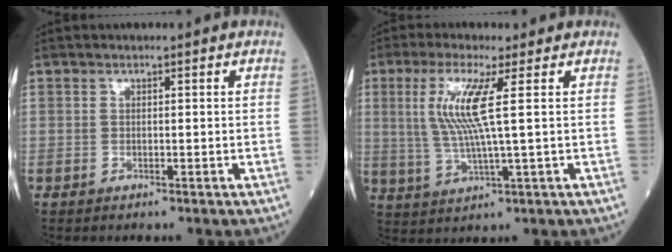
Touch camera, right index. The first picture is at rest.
{"total": 8.1, "force": [2.0, -0.4, 7.9], "torque": [-0.175, -0.002, 0.039]}